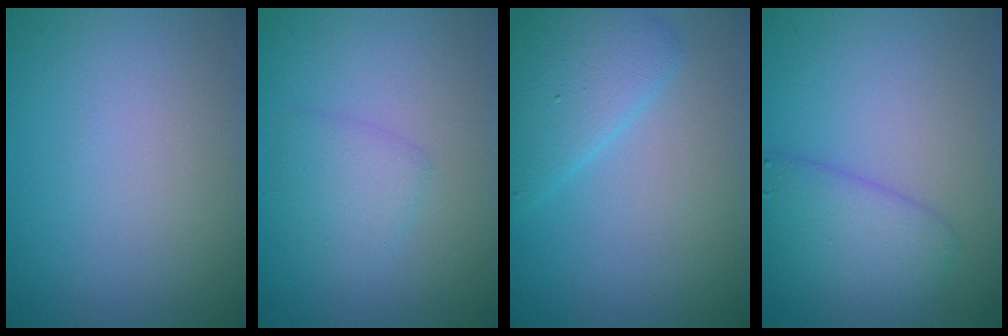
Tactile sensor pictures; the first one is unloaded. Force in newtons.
{"total": 1.9, "press": 1.9, "slide": 0.1}
{"total": 3.7, "press": 3.7, "slide": 0.3}
{"total": 3.9, "press": 3.9, "slide": 0.1}